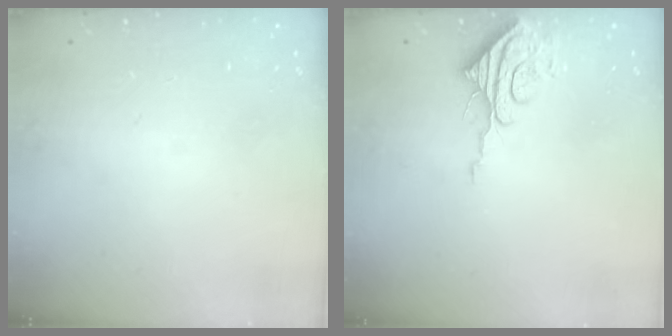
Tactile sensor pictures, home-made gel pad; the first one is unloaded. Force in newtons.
{"total": 8.4, "press": 8.3, "slide": 0.8}